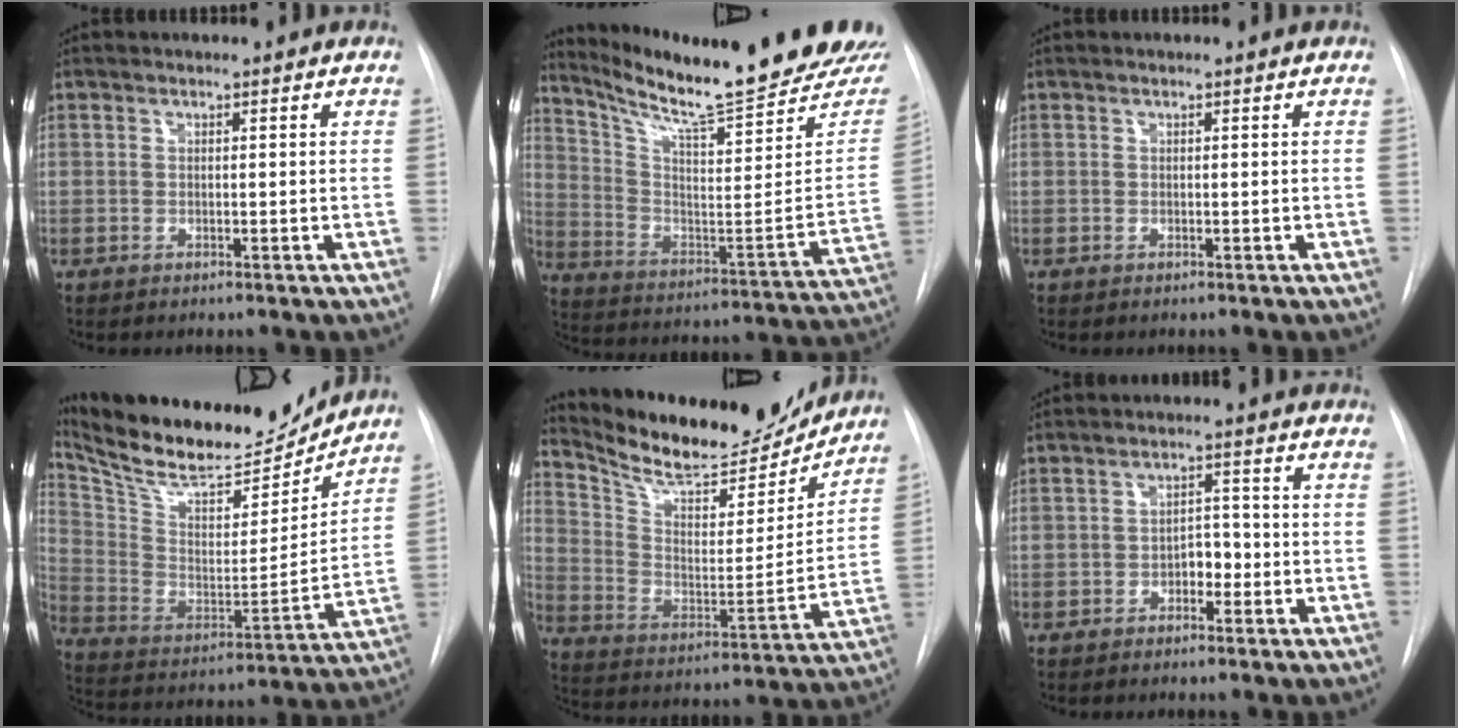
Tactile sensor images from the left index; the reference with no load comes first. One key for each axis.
{"total": 25.5, "fx": 22.2, "fy": 1.4, "fz": 12.4, "tx": -0.201, "ty": -0.095, "tz": 0.313}
{"total": 0.0}
{"total": 19.8, "fx": 17.9, "fy": 4.1, "fz": 7.4, "tx": -0.141, "ty": -0.017, "tz": 0.296}
{"total": 18.8, "fx": 17.4, "fy": 4.2, "fz": 5.8, "tx": -0.103, "ty": -0.026, "tz": 0.271}
{"total": 3.4, "fx": -2.1, "fy": 1.8, "fz": 2.0, "tx": -0.022, "ty": 0.004, "tz": -0.036}